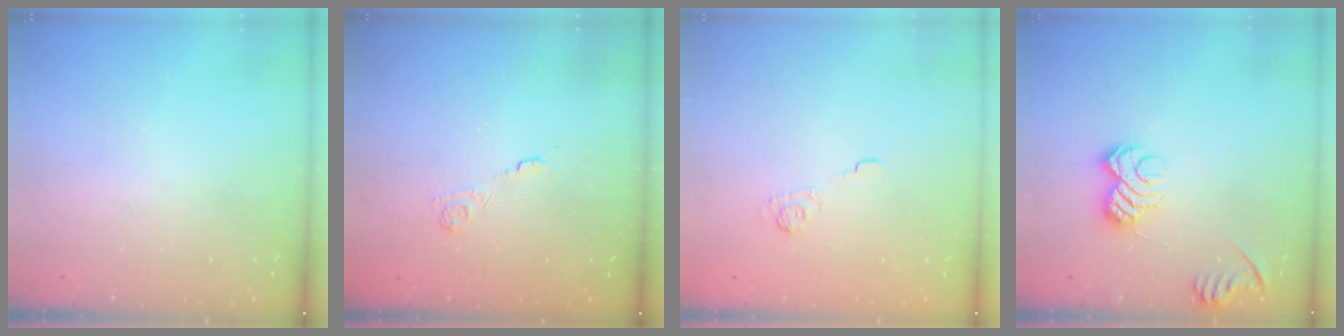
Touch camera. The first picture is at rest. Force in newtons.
{"total": 3.0, "press": 2.6, "slide": 1.5}
{"total": 3.9, "press": 3.6, "slide": 1.4}
{"total": 10.1, "press": 10.1, "slide": 0.4}